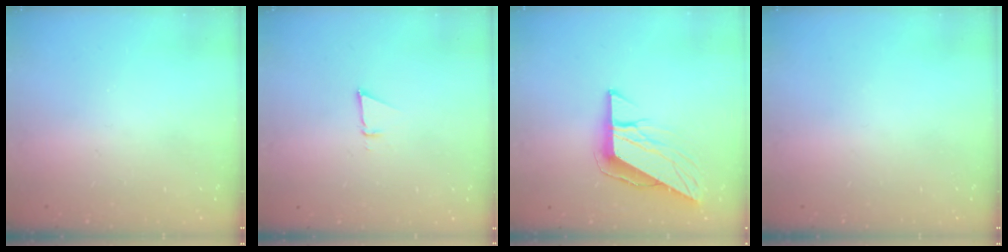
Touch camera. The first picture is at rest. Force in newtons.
{"total": 2.6, "press": 2.5, "slide": 0.8}
{"total": 9.4, "press": 9.4, "slide": 1.0}
{"total": 0.0}